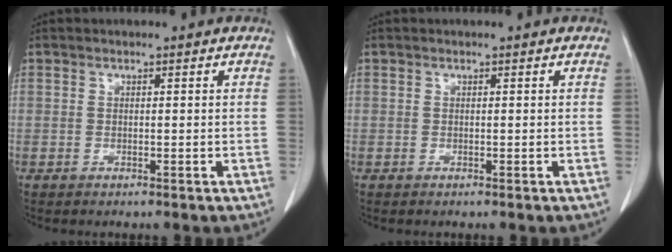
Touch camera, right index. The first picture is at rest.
{"total": 0.0}